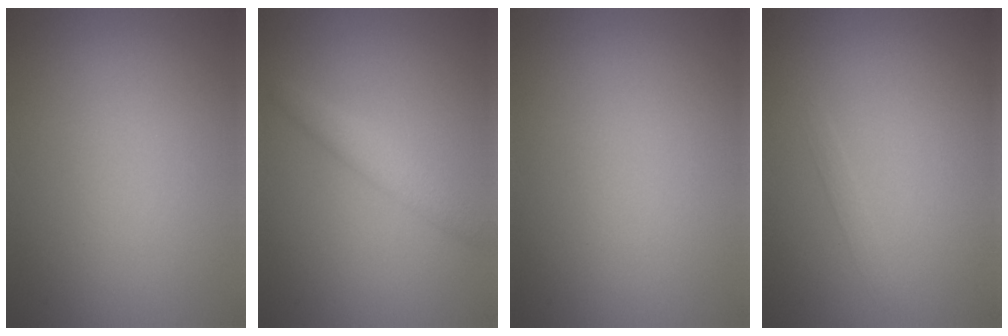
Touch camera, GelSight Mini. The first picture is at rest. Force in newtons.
{"total": 2.3, "press": 2.3, "slide": 0.0}
{"total": 0.0}
{"total": 0.7, "press": 0.7, "slide": 0.1}